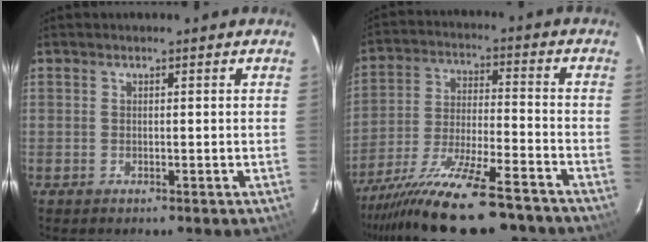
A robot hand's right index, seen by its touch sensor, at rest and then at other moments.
{"total": 21.4, "force": [-18.1, 3.5, 10.8], "torque": [-0.214, -0.053, -0.287]}